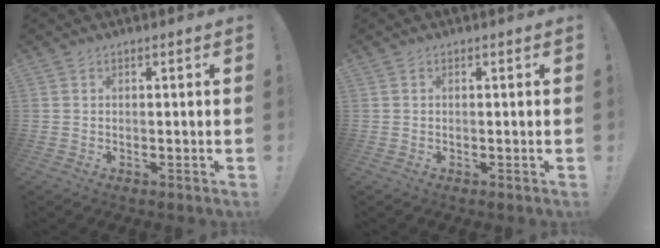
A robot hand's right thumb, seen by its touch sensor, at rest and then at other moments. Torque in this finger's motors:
{"motor_torque": [-0.07, 0.02, 0.05, -0.08, 0.03]}